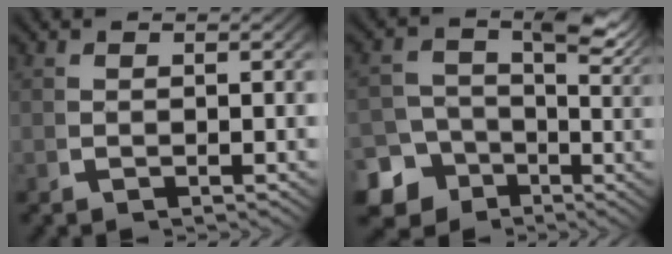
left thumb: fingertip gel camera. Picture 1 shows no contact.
{"total": 9.8, "force": [-3.2, 8.2, 4.4], "torque": [-0.061, -0.038, -0.048]}